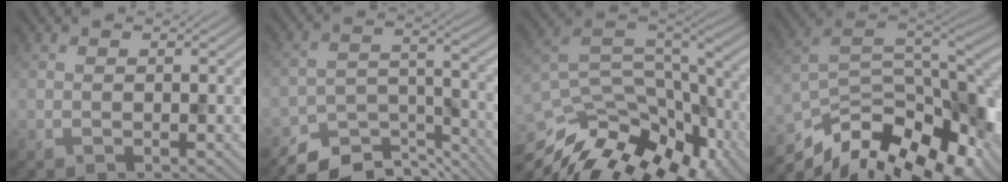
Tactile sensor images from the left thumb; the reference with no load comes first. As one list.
[{"total": 9.5, "force": [-8.4, 2.9, 3.2], "torque": [-0.049, -0.002, -0.143]}, {"total": 15.0, "force": [-10.3, 6.8, 8.5], "torque": [-0.205, -0.020, -0.163]}, {"total": 15.2, "force": [-9.1, 6.3, 10.4], "torque": [-0.206, -0.019, -0.149]}]